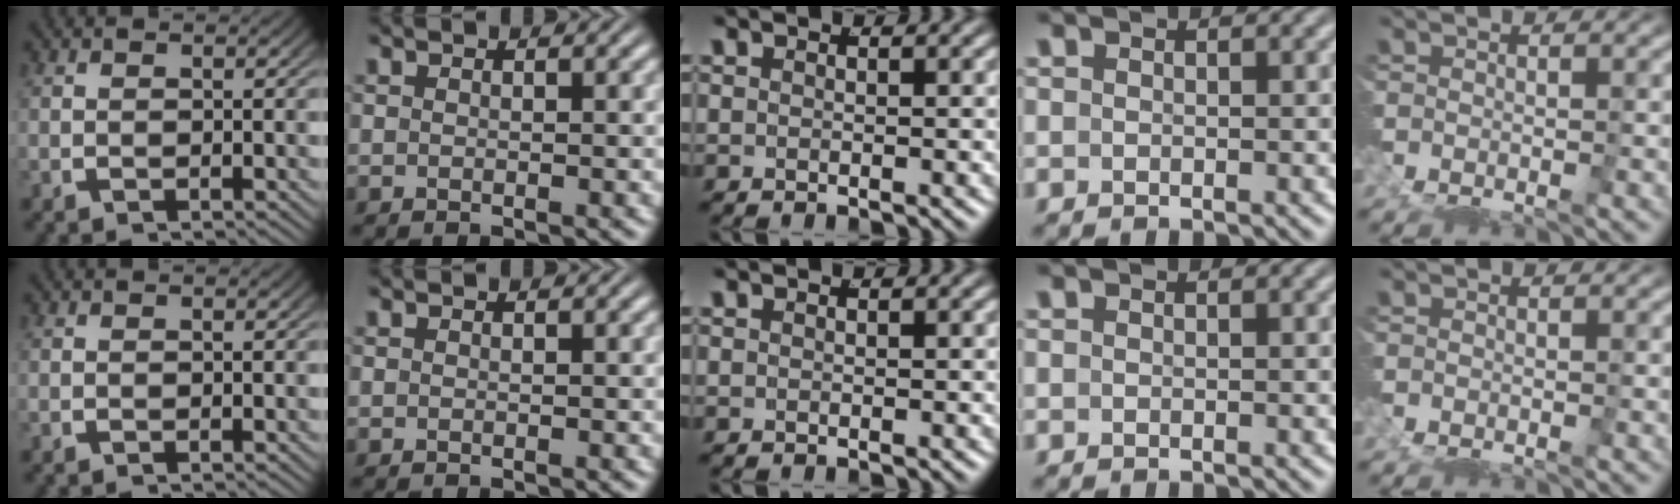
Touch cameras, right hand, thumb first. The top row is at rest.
{}